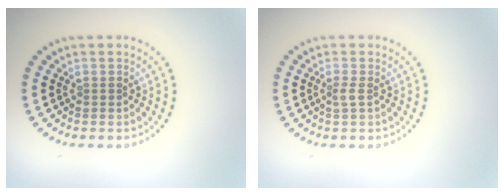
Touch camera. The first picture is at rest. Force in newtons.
{"total": 1.0, "press": 0.7, "slide": 0.7}